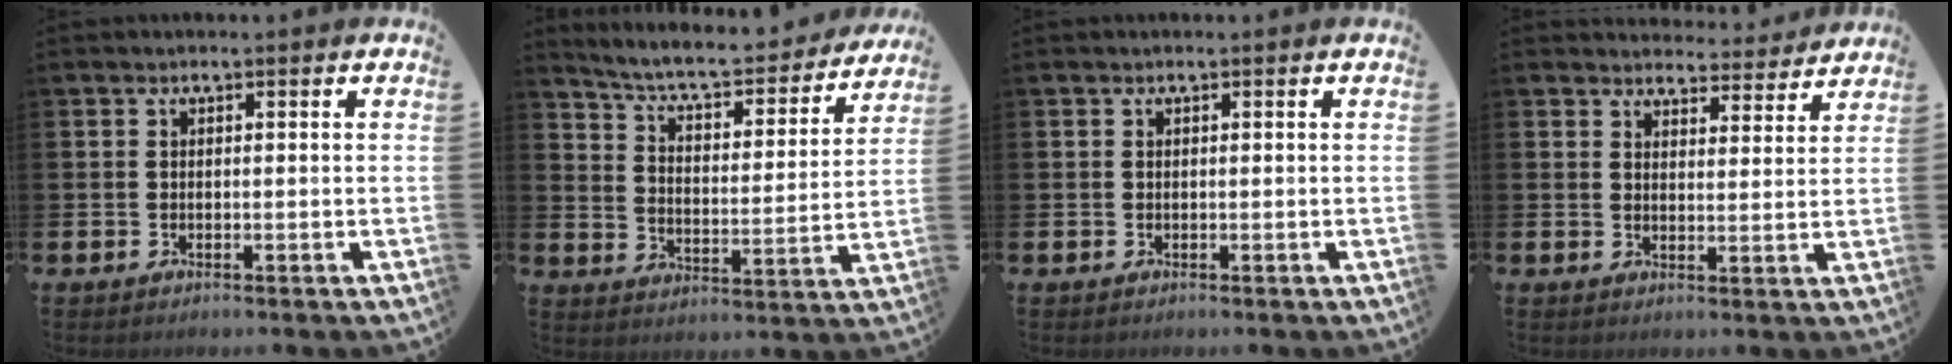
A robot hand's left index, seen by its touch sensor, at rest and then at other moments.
{"total": 6.6, "force": [6.0, 1.2, 2.3], "torque": [-0.073, -0.045, 0.098]}
{"total": 0.0}
{"total": 4.0, "force": [3.9, 0.9, -0.2], "torque": [0.001, -0.030, 0.067]}